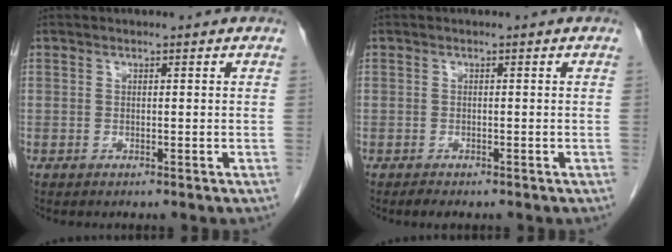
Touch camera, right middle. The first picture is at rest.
{"total": 1.0, "force": [-0.9, 0.2, 0.5], "torque": [-0.012, -0.004, -0.014]}